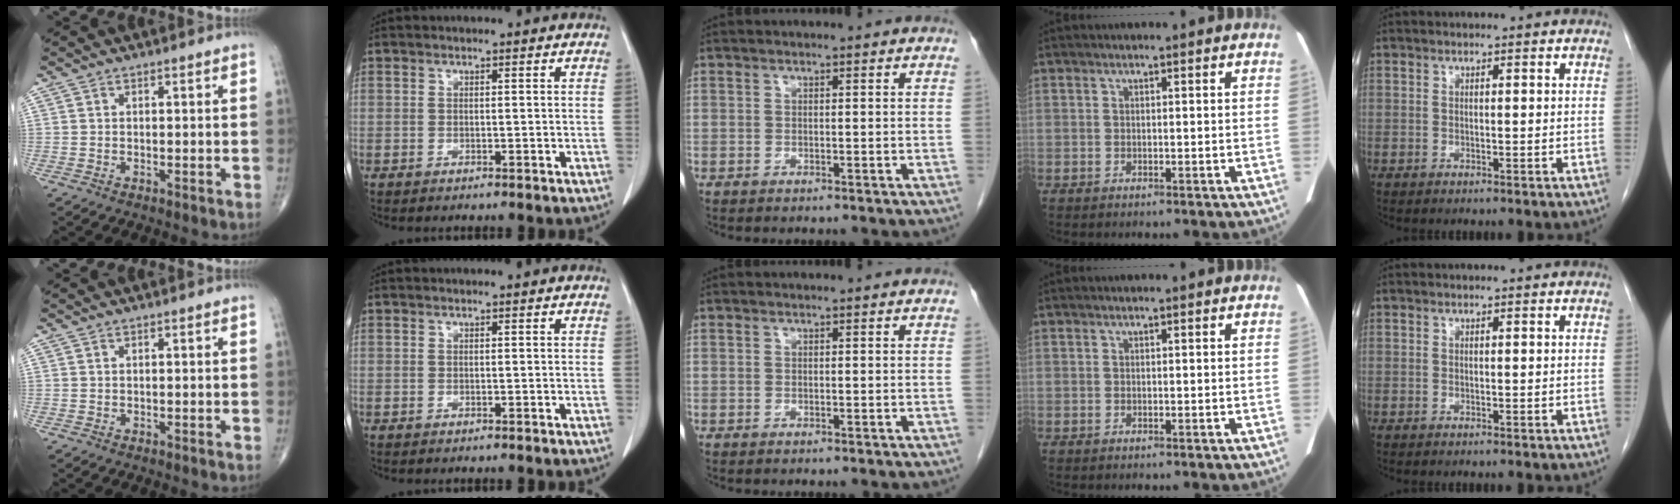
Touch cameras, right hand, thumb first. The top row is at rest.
{}